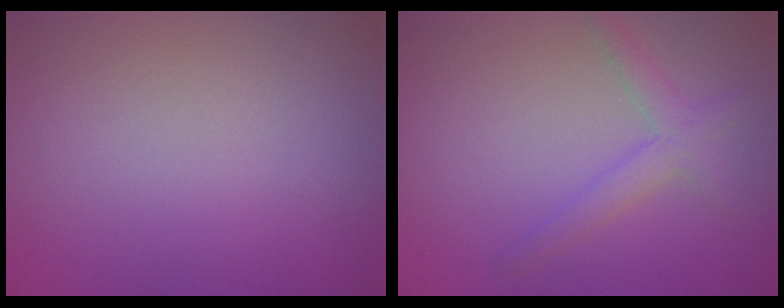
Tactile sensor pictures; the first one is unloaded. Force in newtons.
{"total": 2.2, "press": 2.2, "slide": 0.1}